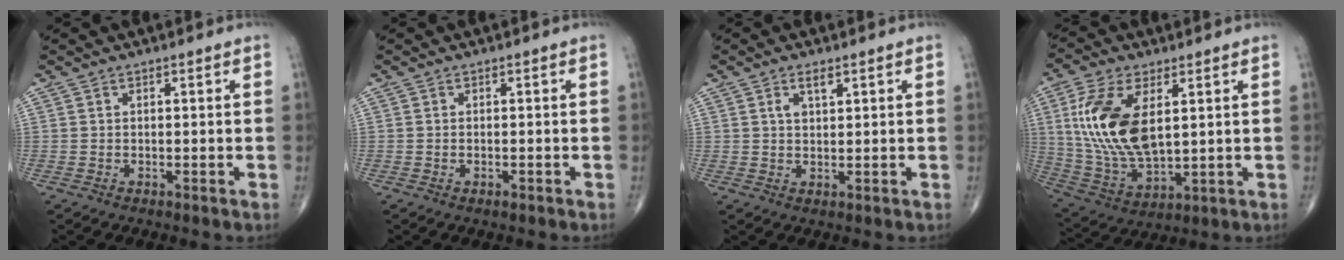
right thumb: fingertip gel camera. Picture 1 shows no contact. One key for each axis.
{"total": 0.8, "fx": -0.4, "fy": 0.4, "fz": 0.6, "tx": -0.015, "ty": 0.003, "tz": -0.004}
{"total": 2.9, "fx": 1.4, "fy": 1.3, "fz": 2.2, "tx": -0.039, "ty": -0.006, "tz": 0.027}
{"total": 17.4, "fx": 4.0, "fy": 8.9, "fz": 14.4, "tx": -0.292, "ty": -0.017, "tz": 0.085}